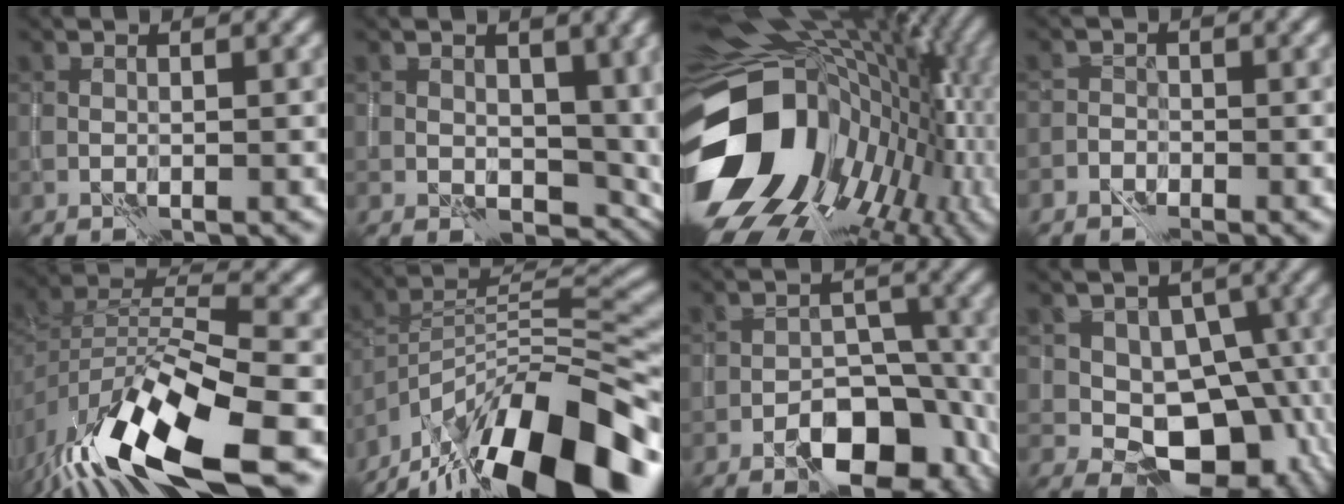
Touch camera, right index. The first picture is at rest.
{"total": 6.4, "force": [0.1, 4.4, 4.6], "torque": [-0.045, -0.014, 0.004]}
{"total": 18.0, "force": [-2.3, 13.5, 11.6], "torque": [-0.240, -0.038, -0.014]}
{"total": 1.4, "force": [-1.2, 0.7, -0.2], "torque": [0.021, 0.009, -0.031]}
{"total": 12.8, "force": [-7.6, 4.8, 9.1], "torque": [-0.168, -0.012, -0.136]}
{"total": 16.7, "force": [-12.3, 4.8, 10.2], "torque": [-0.191, 0.015, -0.212]}
{"total": 9.7, "force": [-5.6, 5.3, 5.8], "torque": [-0.061, 0.005, -0.090]}
{"total": 9.9, "force": [-1.4, 7.3, 6.6], "torque": [-0.064, -0.013, -0.019]}